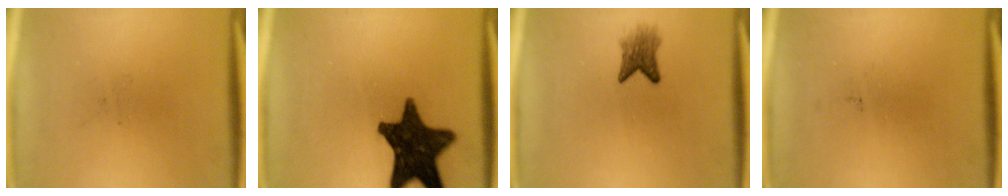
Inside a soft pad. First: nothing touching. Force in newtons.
{"total": 15.6}
{"total": 3.3}
{"total": 0.0}